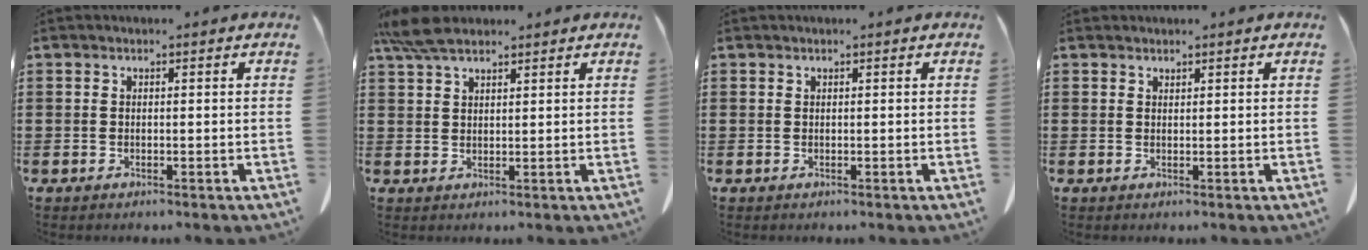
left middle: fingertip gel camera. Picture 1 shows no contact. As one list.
[{"total": 5.4, "force": [4.0, 1.5, 3.2], "torque": [-0.072, 0.001, 0.076]}, {"total": 0.0}, {"total": 0.9, "force": [0.8, 0.2, 0.0], "torque": [-0.004, -0.001, 0.017]}]